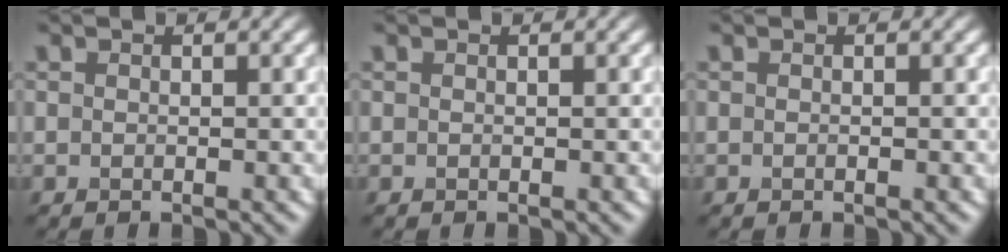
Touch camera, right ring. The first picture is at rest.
{"total": 0.0}
{"total": 0.0}